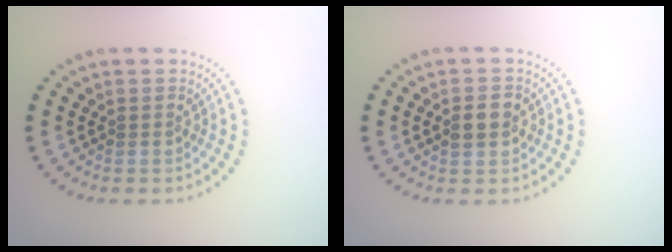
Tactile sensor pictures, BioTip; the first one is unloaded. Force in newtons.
{"total": 2.4, "press": 2.4, "slide": 0.0}